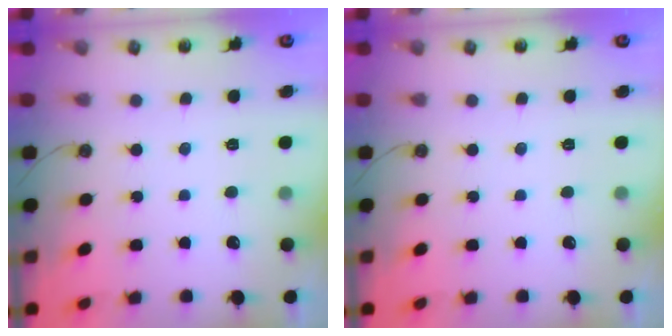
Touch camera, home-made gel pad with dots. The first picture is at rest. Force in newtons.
{"total": 0.0}